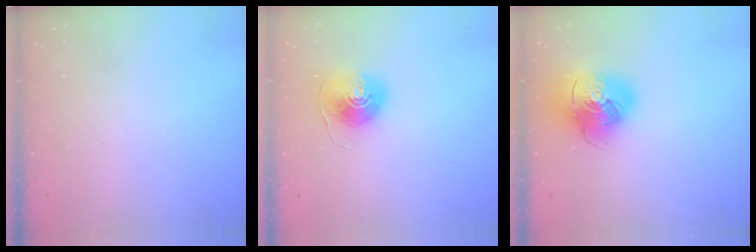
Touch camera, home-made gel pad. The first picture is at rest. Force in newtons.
{"total": 8.3, "press": 8.3, "slide": 0.6}
{"total": 17.4, "press": 17.2, "slide": 2.7}